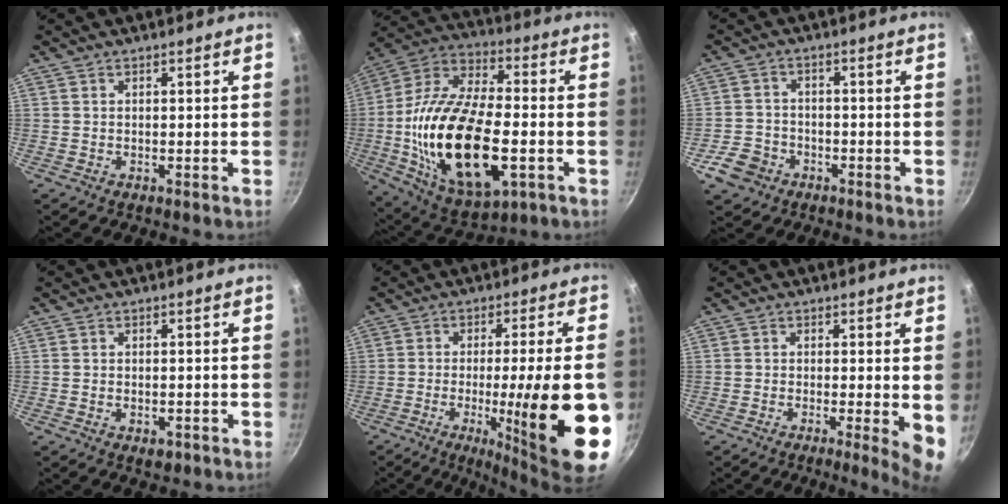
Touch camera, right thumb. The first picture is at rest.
{"total": 27.7, "force": [-4.9, 13.7, 23.5], "torque": [-0.443, 0.021, -0.084]}
{"total": 6.3, "force": [-3.3, 4.9, 2.2], "torque": [-0.031, 0.030, -0.058]}
{"total": 2.4, "force": [-1.0, 1.4, 1.7], "torque": [-0.025, -0.001, -0.016]}
{"total": 21.1, "force": [-5.5, 3.3, 20.1], "torque": [-0.271, 0.008, -0.067]}
{"total": 6.4, "force": [-0.9, 1.0, 6.2], "torque": [-0.075, -0.010, -0.012]}